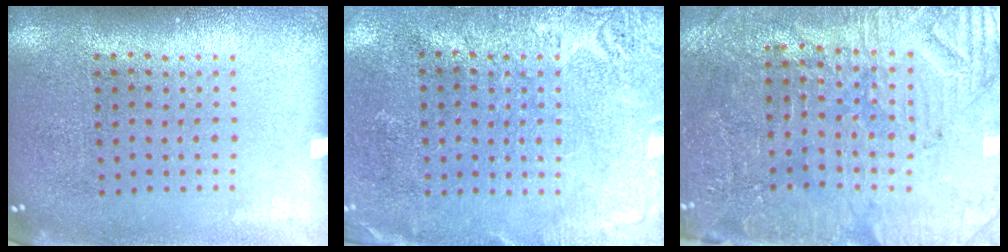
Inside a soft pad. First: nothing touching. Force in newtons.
{"total": 2.7, "press": 2.4, "slide": 1.2}
{"total": 3.8, "press": 3.5, "slide": 1.4}